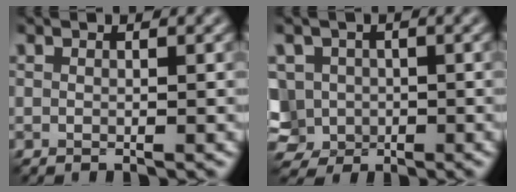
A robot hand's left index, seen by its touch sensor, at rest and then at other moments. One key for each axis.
{"total": 4.9, "fx": -1.2, "fy": 4.4, "fz": 1.9, "tx": -0.029, "ty": 0.009, "tz": -0.030}